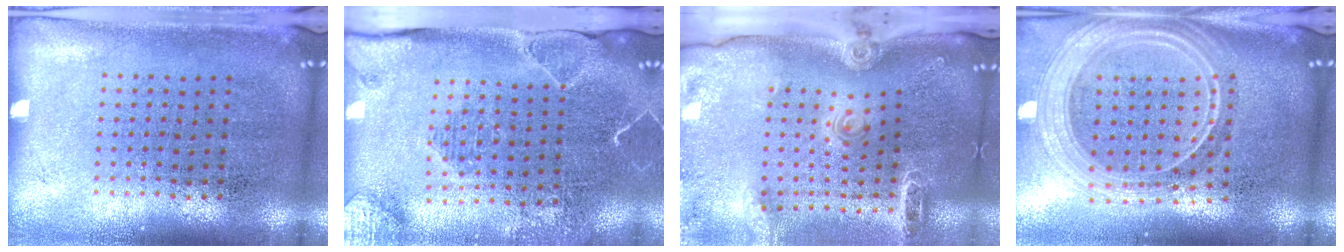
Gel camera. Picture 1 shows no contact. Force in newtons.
{"total": 2.0, "press": 2.0, "slide": 0.2}
{"total": 2.6, "press": 1.9, "slide": 1.7}
{"total": 2.6, "press": 2.2, "slide": 1.4}